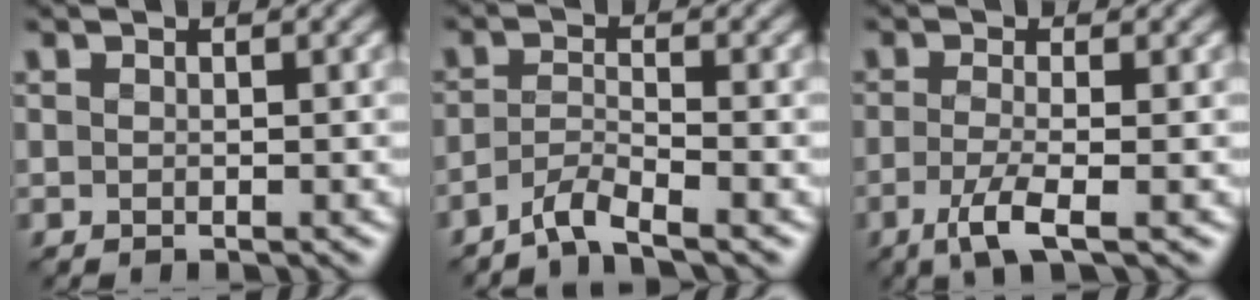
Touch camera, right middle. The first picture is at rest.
{"total": 2.7, "force": [-2.2, 0.3, 1.5], "torque": [-0.026, 0.006, -0.054]}
{"total": 3.1, "force": [-1.4, 0.7, 2.7], "torque": [-0.054, -0.004, -0.035]}